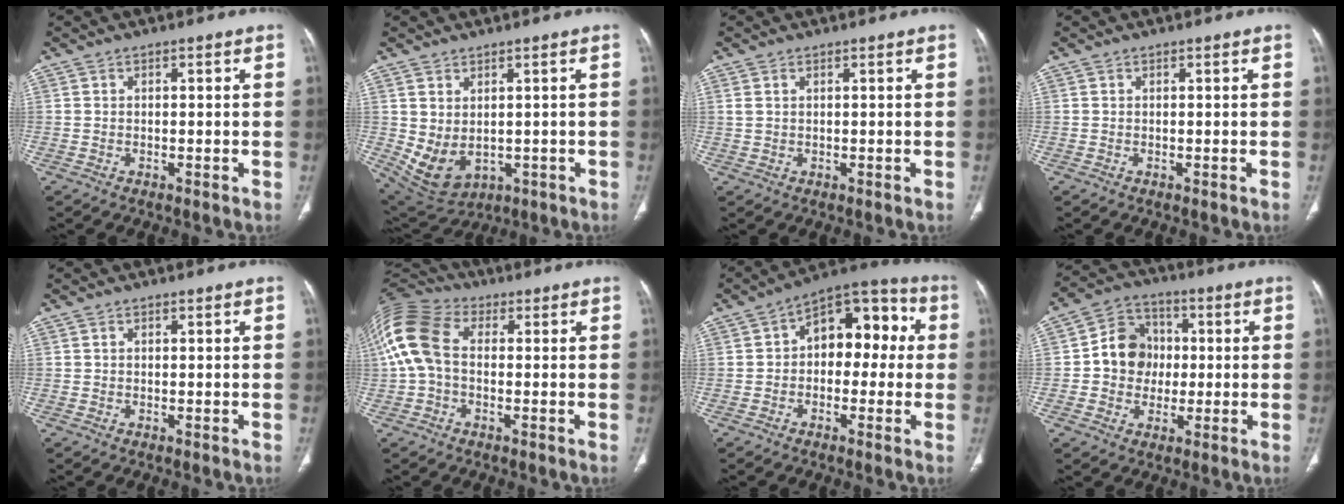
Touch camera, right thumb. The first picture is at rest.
{"total": 8.5, "force": [-0.4, 5.8, 6.2], "torque": [-0.105, -0.003, 0.025]}
{"total": 1.5, "force": [0.7, 0.9, 1.0], "torque": [-0.025, 0.008, 0.022]}
{"total": 0.0}
{"total": 0.0}
{"total": 14.1, "force": [0.9, 9.4, 10.5], "torque": [-0.237, 0.034, 0.008]}
{"total": 13.1, "force": [1.3, 8.2, 10.1], "torque": [-0.088, 0.044, 0.003]}
{"total": 10.3, "force": [0.0, 9.2, 4.8], "torque": [-0.040, 0.019, -0.010]}